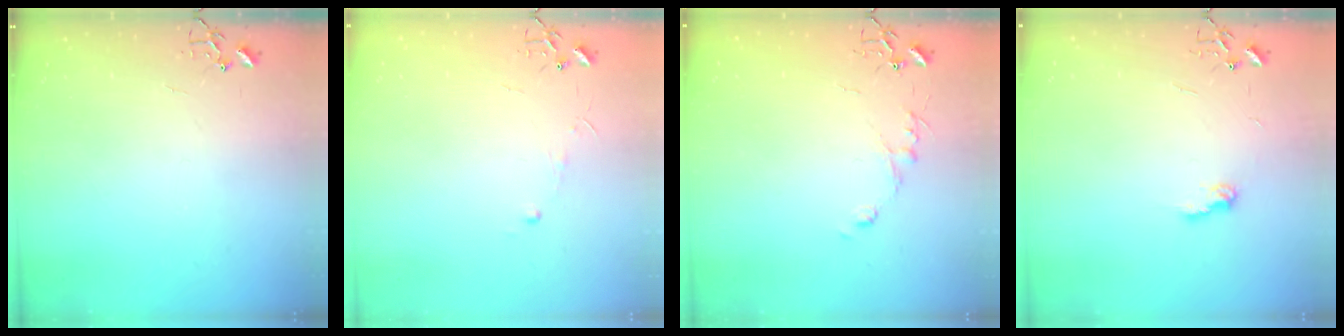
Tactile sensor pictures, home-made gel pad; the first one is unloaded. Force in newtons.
{"total": 3.9, "press": 3.8, "slide": 0.4}
{"total": 5.5, "press": 5.5, "slide": 0.6}
{"total": 6.3, "press": 6.3, "slide": 0.1}